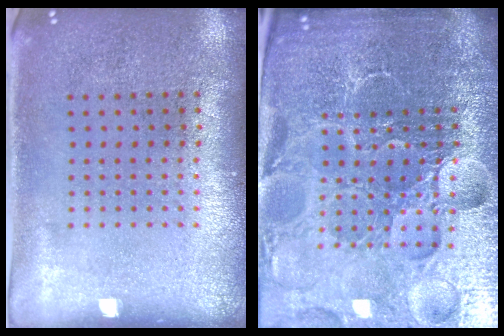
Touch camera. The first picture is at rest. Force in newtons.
{"total": 6.6, "press": 5.9, "slide": 3.1}